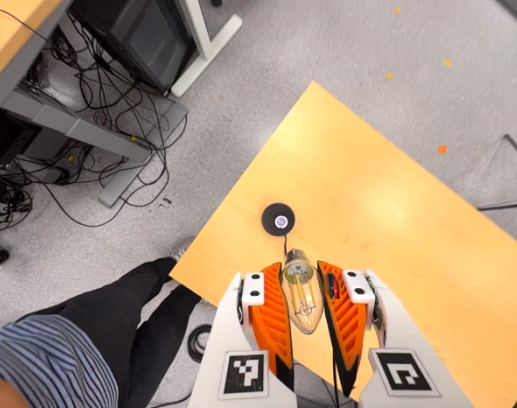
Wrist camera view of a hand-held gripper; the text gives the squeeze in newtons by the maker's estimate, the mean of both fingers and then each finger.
{"total": 22.7, "left": 24.6, "right": 20.9}